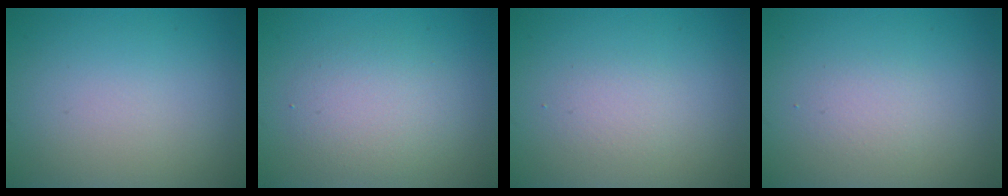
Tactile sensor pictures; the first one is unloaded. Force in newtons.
{"total": 3.2, "press": 3.1, "slide": 0.1}
{"total": 1.3, "press": 1.3, "slide": 0.2}
{"total": 1.3, "press": 1.3, "slide": 0.2}